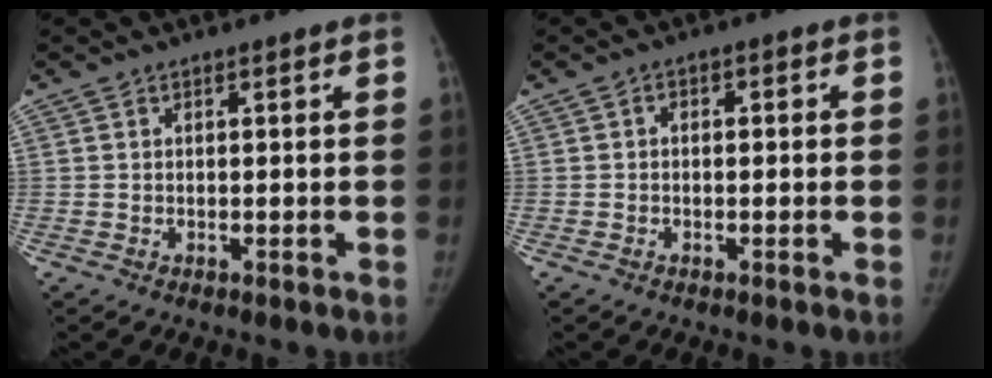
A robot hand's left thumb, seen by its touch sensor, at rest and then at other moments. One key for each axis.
{"total": 2.3, "fx": -0.2, "fy": 1.6, "fz": 1.6, "tx": -0.013, "ty": 0.008, "tz": -0.011}